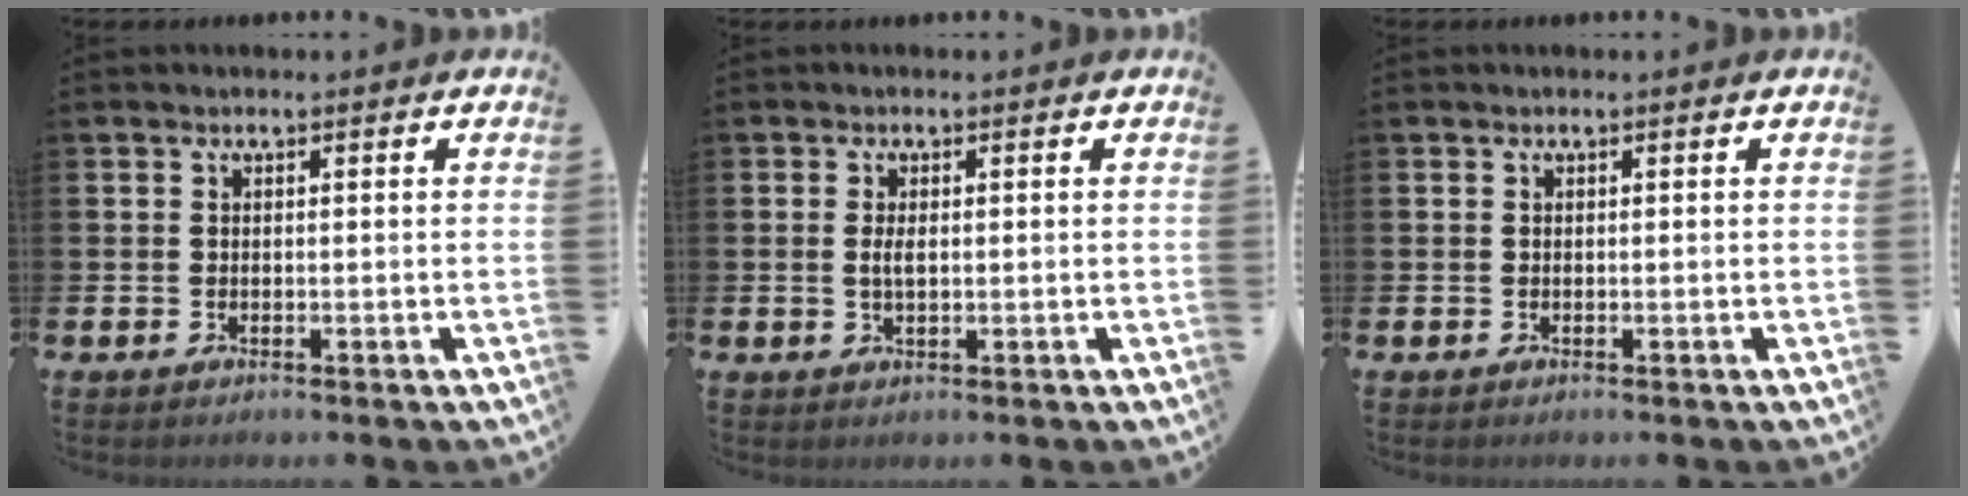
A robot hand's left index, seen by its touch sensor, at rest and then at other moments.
{"total": 2.0, "force": [0.1, 0.9, 1.8], "torque": [-0.036, 0.003, 0.000]}
{"total": 0.0}